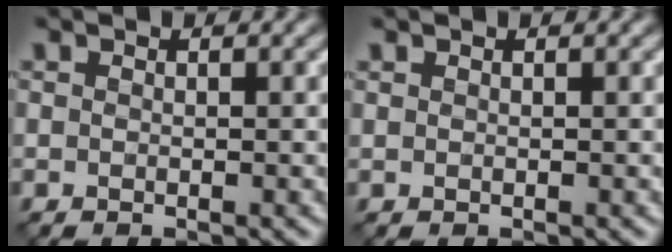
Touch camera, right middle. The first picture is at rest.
{"total": 0.0}